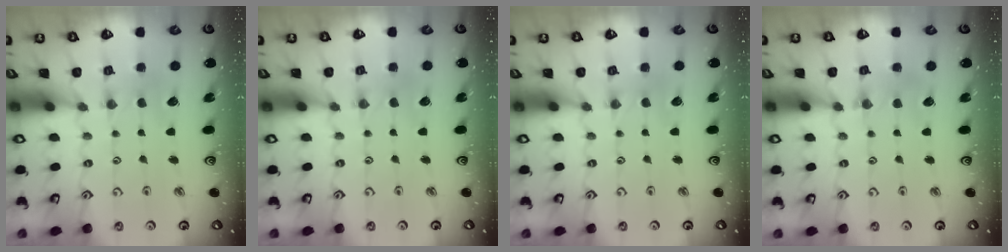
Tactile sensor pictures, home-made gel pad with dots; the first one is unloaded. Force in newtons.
{"total": 0.9, "press": 0.9, "slide": 0.1}
{"total": 1.4, "press": 1.4, "slide": 0.2}
{"total": 4.4, "press": 4.4, "slide": 0.5}